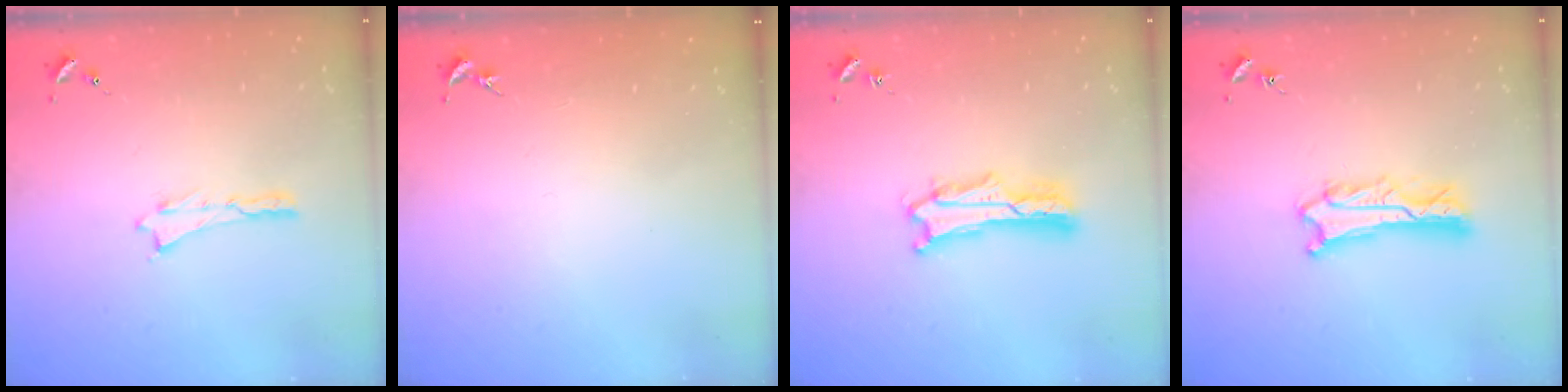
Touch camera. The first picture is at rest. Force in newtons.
{"total": 0.0}
{"total": 2.7, "press": 2.7, "slide": 0.4}
{"total": 3.2, "press": 3.2, "slide": 0.4}